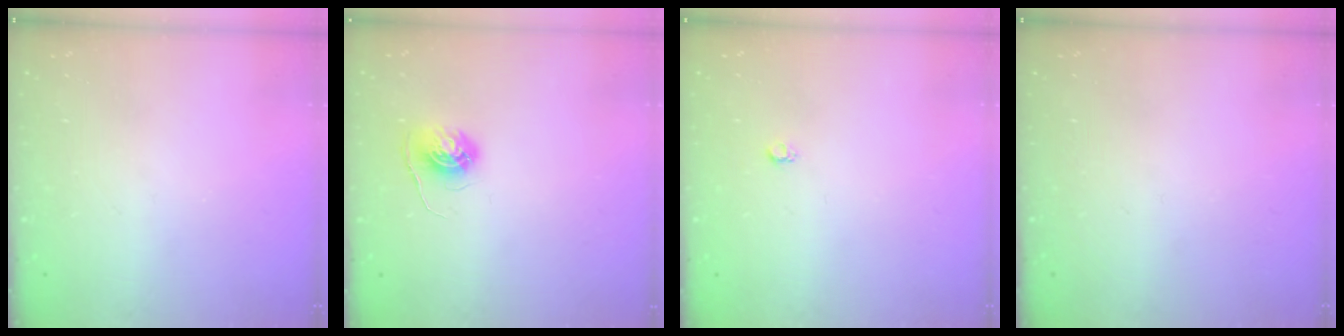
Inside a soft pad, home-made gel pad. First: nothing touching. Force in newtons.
{"total": 5.6, "press": 5.5, "slide": 0.4}
{"total": 2.6, "press": 2.6, "slide": 0.4}
{"total": 0.0}